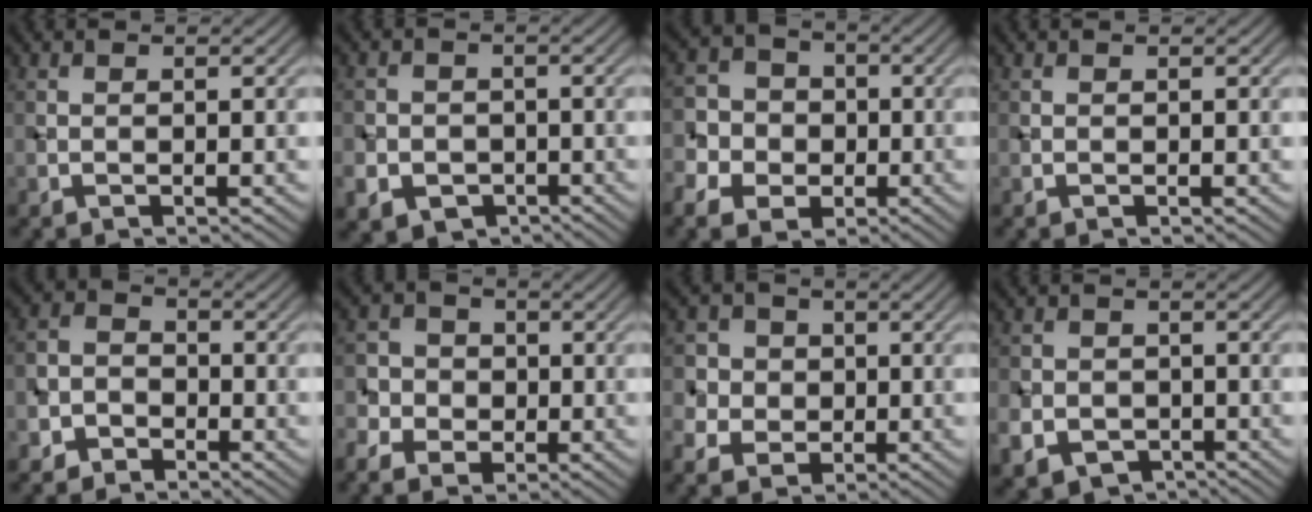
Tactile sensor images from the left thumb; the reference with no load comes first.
{"total": 5.8, "force": [-2.7, 4.9, 1.6], "torque": [-0.036, -0.015, -0.058]}
{"total": 8.1, "force": [-3.0, 7.0, 2.9], "torque": [-0.078, -0.013, -0.080]}
{"total": 0.0}
{"total": 4.2, "force": [-2.9, 2.8, 1.0], "torque": [-0.014, 0.004, -0.069]}
{"total": 6.1, "force": [-2.6, 5.2, 1.9], "torque": [-0.045, -0.008, -0.067]}
{"total": 5.9, "force": [-0.6, 5.6, 1.6], "torque": [-0.053, 0.008, -0.036]}
{"total": 6.0, "force": [-2.8, 4.9, 2.0], "torque": [-0.046, -0.019, -0.056]}